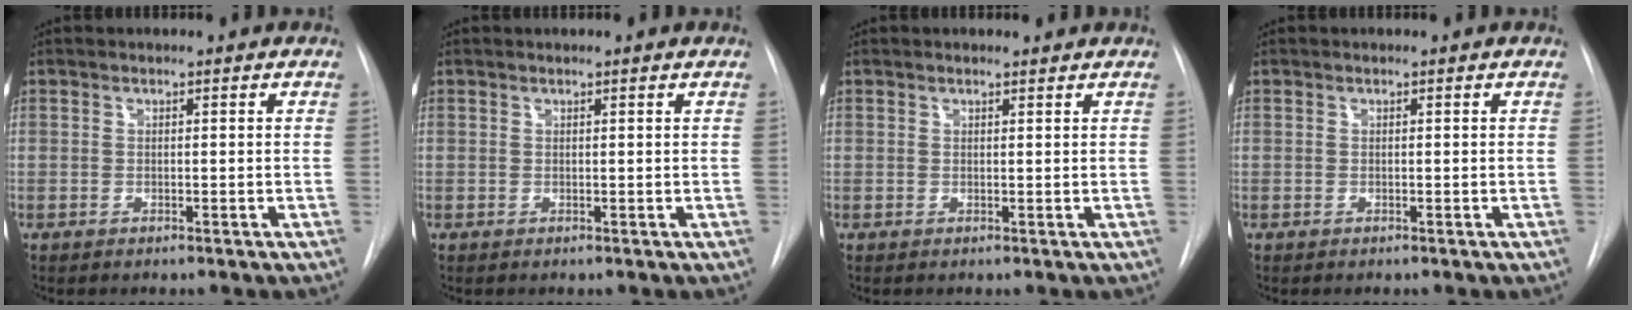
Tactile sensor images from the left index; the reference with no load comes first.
{"total": 0.6, "force": [0.5, -0.1, 0.3], "torque": [-0.011, 0.004, 0.013]}
{"total": 1.4, "force": [1.3, 0.2, 0.3], "torque": [-0.011, 0.007, 0.018]}
{"total": 0.0}